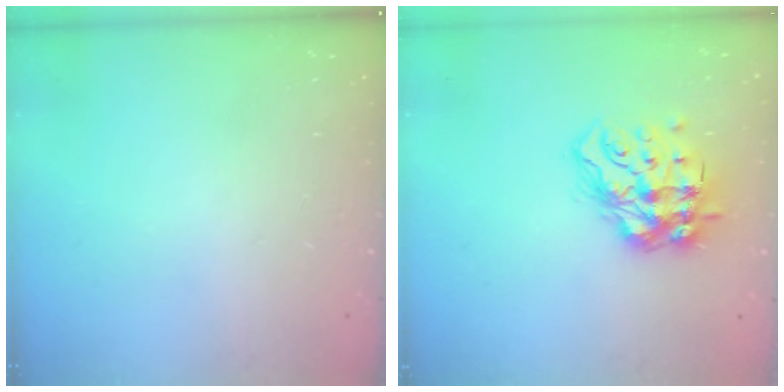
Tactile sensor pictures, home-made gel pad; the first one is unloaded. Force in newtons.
{"total": 14.6, "press": 14.5, "slide": 1.7}